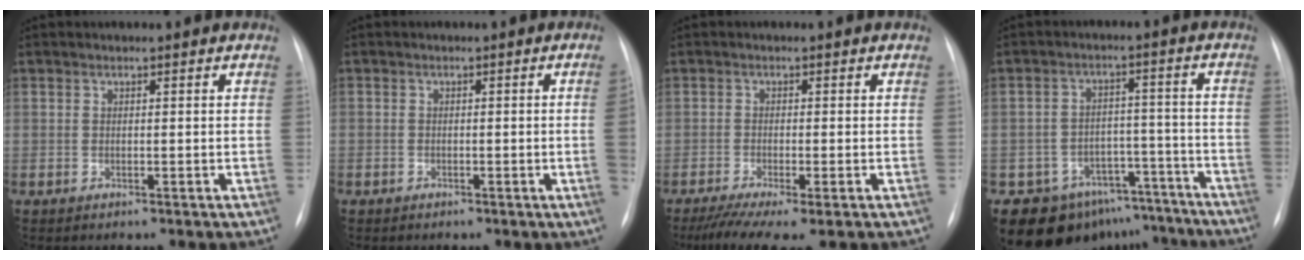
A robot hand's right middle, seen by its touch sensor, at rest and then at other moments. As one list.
[{"total": 2.0, "force": [-0.5, -0.5, 1.9], "torque": [-0.028, 0.002, -0.008]}, {"total": 7.5, "force": [-5.1, 1.1, 5.4], "torque": [-0.092, -0.019, -0.085]}, {"total": 14.2, "force": [-11.4, 8.3, 2.0], "torque": [-0.017, 0.053, -0.147]}]